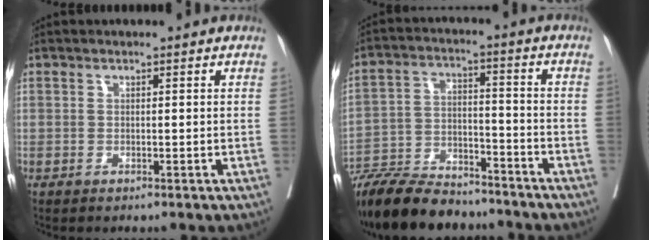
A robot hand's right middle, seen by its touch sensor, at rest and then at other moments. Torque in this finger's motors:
{"motor_torque": [1.22, -0.92, 0.14, 0.06]}